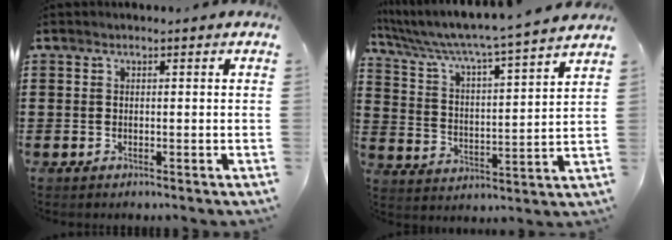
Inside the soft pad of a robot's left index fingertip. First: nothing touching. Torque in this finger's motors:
{"motor_torque": [1.12, -1.02, 1.05, 0.21]}